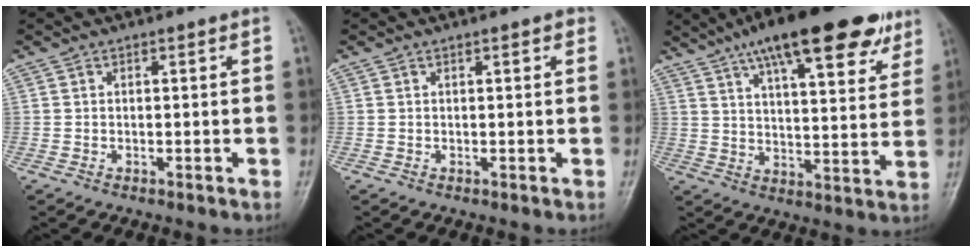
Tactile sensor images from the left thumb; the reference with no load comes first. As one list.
[{"total": 1.1, "force": [0.6, 0.3, 0.8], "torque": [-0.009, 0.001, 0.005]}, {"total": 22.3, "force": [14.2, 6.9, 15.8], "torque": [-0.206, -0.019, 0.208]}]